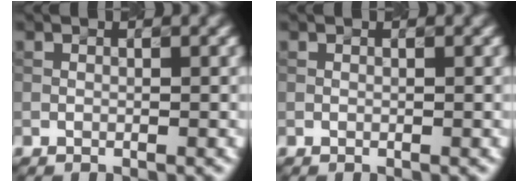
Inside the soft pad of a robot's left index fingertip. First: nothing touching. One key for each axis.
{"total": 0.0}